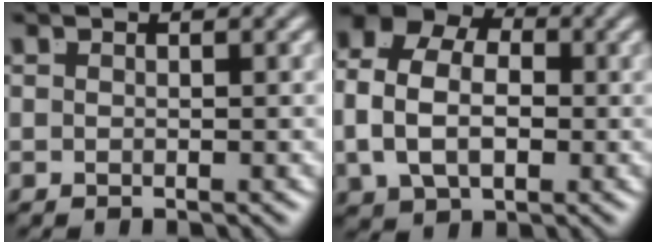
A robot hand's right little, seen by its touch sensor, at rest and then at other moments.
{"total": 9.5, "force": [1.4, 7.1, 6.1], "torque": [-0.117, 0.006, 0.014]}